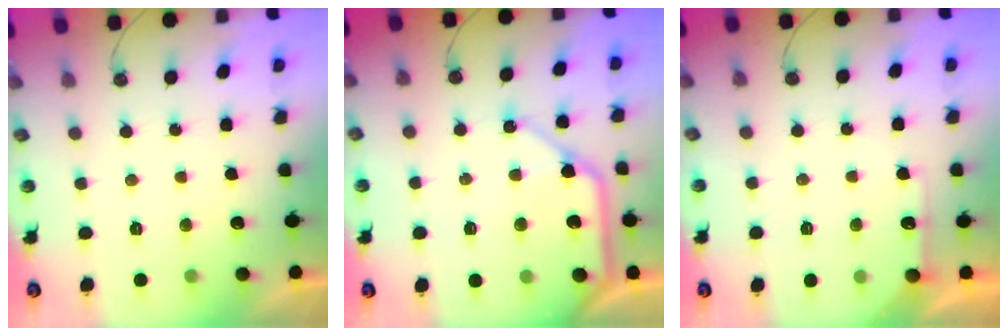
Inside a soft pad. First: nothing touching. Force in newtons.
{"total": 13.3, "press": 13.2, "slide": 1.6}
{"total": 5.4, "press": 5.4, "slide": 0.6}